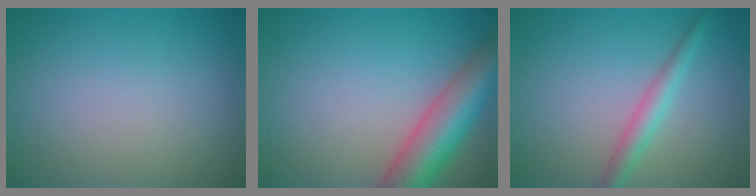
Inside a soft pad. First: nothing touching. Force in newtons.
{"total": 7.9, "press": 7.9, "slide": 0.4}
{"total": 2.5, "press": 2.5, "slide": 0.1}